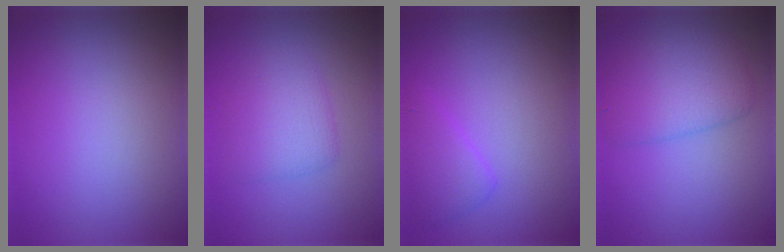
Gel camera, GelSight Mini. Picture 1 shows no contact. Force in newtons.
{"total": 2.7, "press": 2.7, "slide": 0.1}
{"total": 2.1, "press": 2.1, "slide": 0.0}
{"total": 4.3, "press": 4.3, "slide": 0.0}